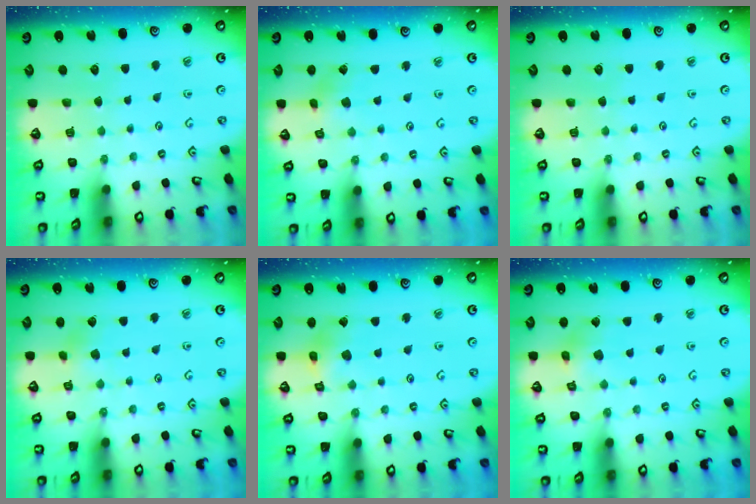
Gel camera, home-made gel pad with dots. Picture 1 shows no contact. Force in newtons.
{"total": 1.9, "press": 1.9, "slide": 0.2}
{"total": 0.0}
{"total": 2.5, "press": 2.4, "slide": 0.6}
{"total": 5.2, "press": 5.2, "slide": 0.4}
{"total": 5.5, "press": 5.5, "slide": 0.5}